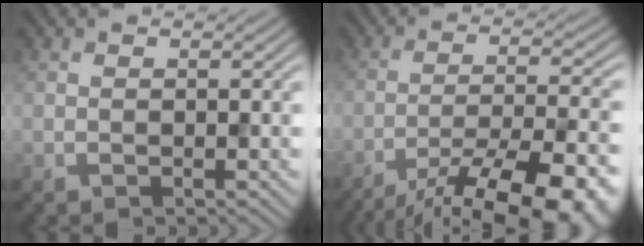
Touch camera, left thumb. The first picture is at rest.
{"total": 17.9, "force": [-13.6, 4.6, 10.7], "torque": [-0.131, -0.015, -0.187]}